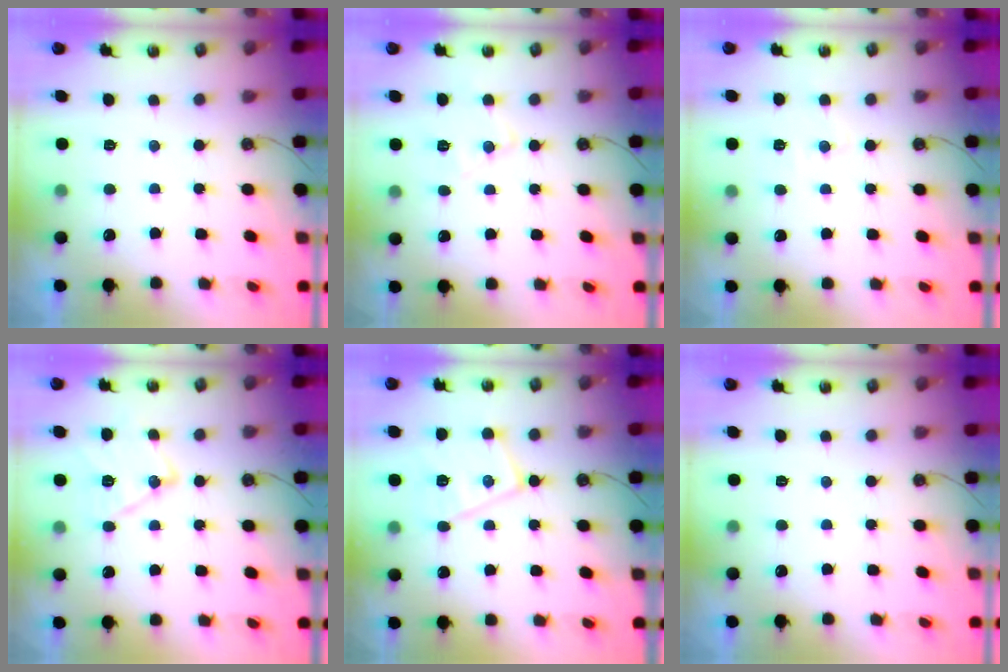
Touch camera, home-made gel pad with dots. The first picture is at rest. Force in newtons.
{"total": 8.8, "press": 8.8, "slide": 0.7}
{"total": 4.6, "press": 4.5, "slide": 0.8}
{"total": 13.2, "press": 13.2, "slide": 0.8}
{"total": 15.0, "press": 14.9, "slide": 1.4}
{"total": 0.0}